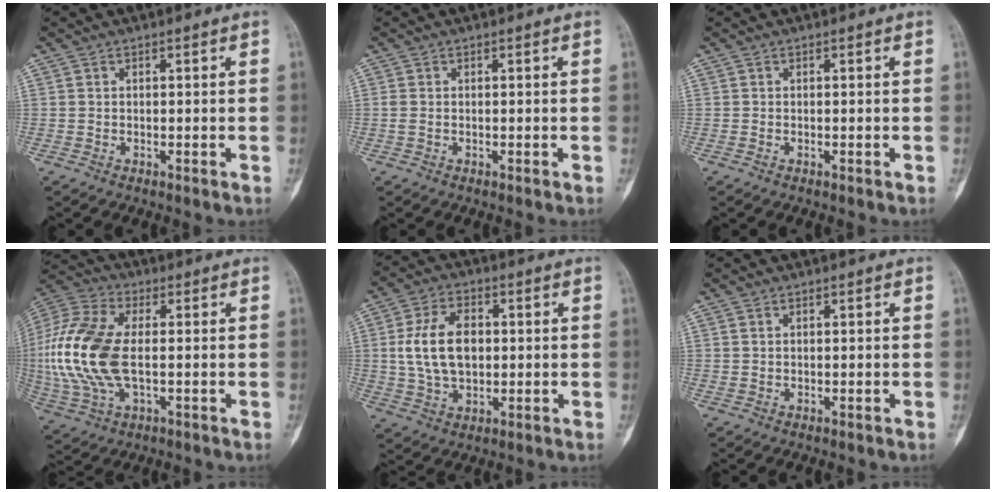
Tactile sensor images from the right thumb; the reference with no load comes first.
{"total": 0.9, "force": [0.0, 0.6, 0.7], "torque": [-0.024, 0.001, 0.002]}
{"total": 0.0}
{"total": 18.5, "force": [-0.6, 10.0, 15.6], "torque": [-0.363, 0.006, -0.008]}
{"total": 11.6, "force": [1.0, 7.5, 8.9], "torque": [-0.151, 0.006, 0.023]}
{"total": 0.6, "force": [0.3, 0.4, 0.3], "torque": [-0.004, 0.000, 0.006]}